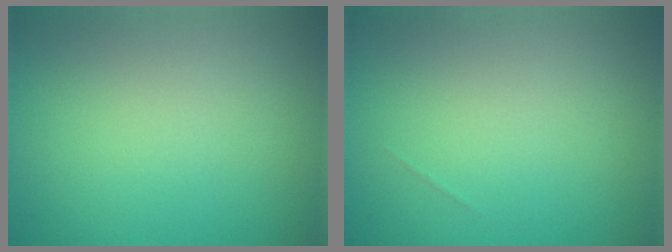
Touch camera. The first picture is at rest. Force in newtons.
{"total": 0.0}